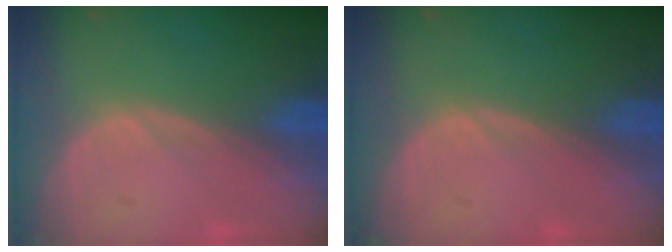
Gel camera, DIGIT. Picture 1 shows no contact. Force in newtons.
{"total": 0.0}